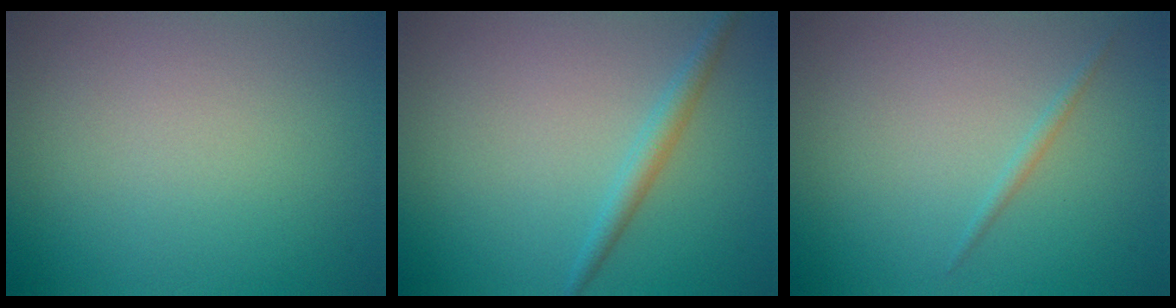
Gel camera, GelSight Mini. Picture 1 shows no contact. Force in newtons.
{"total": 1.8, "press": 1.8, "slide": 0.0}
{"total": 0.7, "press": 0.7, "slide": 0.0}